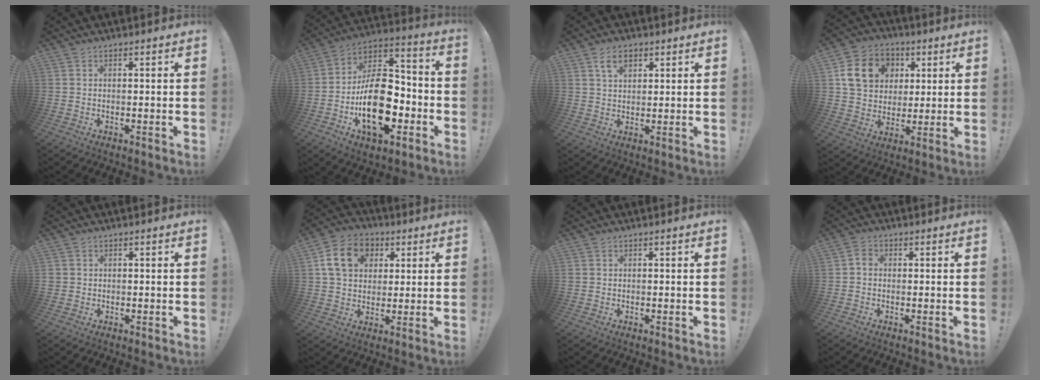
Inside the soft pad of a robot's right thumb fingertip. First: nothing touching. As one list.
[{"total": 24.1, "force": [-6.7, 14.0, 18.5], "torque": [-0.319, 0.042, -0.098]}, {"total": 5.6, "force": [2.9, 3.4, 3.4], "torque": [-0.058, 0.000, 0.053]}, {"total": 14.2, "force": [4.5, 11.8, 6.4], "torque": [-0.091, -0.002, 0.095]}, {"total": 1.4, "force": [0.3, 1.3, 0.0], "torque": [0.000, 0.004, 0.006]}, {"total": 13.9, "force": [4.5, 10.9, 7.5], "torque": [-0.107, -0.005, 0.089]}, {"total": 0.7, "force": [0.1, 0.7, 0.0], "torque": [0.000, 0.004, 0.002]}, {"total": 2.3, "force": [-0.4, 1.8, 1.3], "torque": [-0.032, 0.012, -0.007]}]